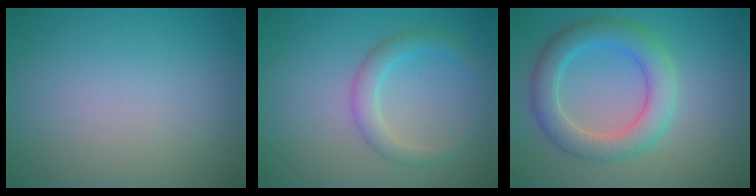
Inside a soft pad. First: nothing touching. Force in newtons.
{"total": 2.4, "press": 2.4, "slide": 0.2}
{"total": 4.8, "press": 4.8, "slide": 0.2}